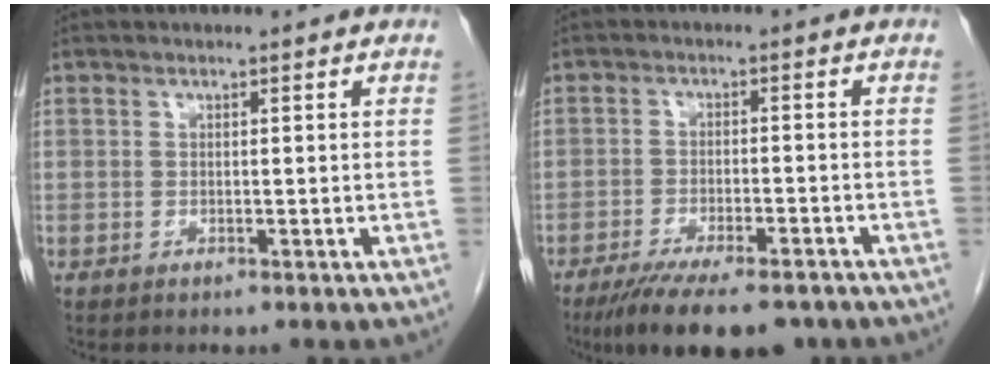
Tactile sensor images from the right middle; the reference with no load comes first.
{"total": 12.9, "force": [-9.9, 3.3, 7.4], "torque": [-0.114, -0.017, -0.151]}